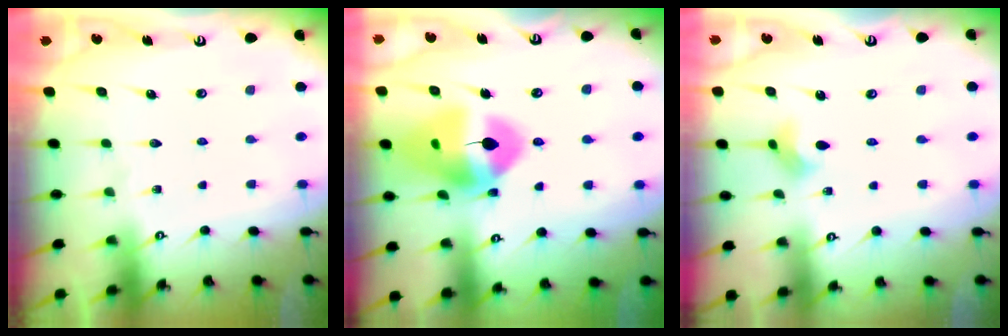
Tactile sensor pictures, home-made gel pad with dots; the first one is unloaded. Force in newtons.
{"total": 16.7, "press": 16.5, "slide": 2.4}
{"total": 3.6, "press": 3.6, "slide": 0.4}